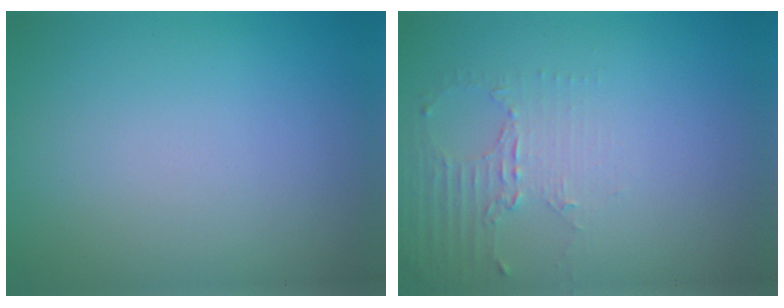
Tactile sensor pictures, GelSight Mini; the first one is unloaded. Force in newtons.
{"total": 2.2, "press": 1.7, "slide": 1.5}